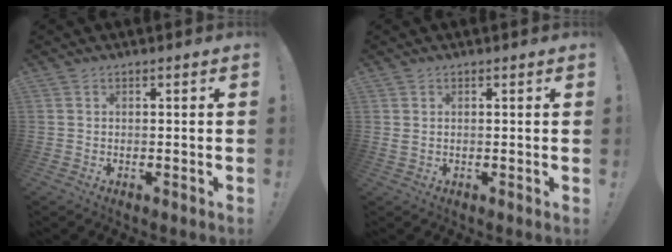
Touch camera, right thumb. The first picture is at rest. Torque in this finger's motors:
{"motor_torque": [-0.26, 0.12, 0.16, -0.01, -0.02]}